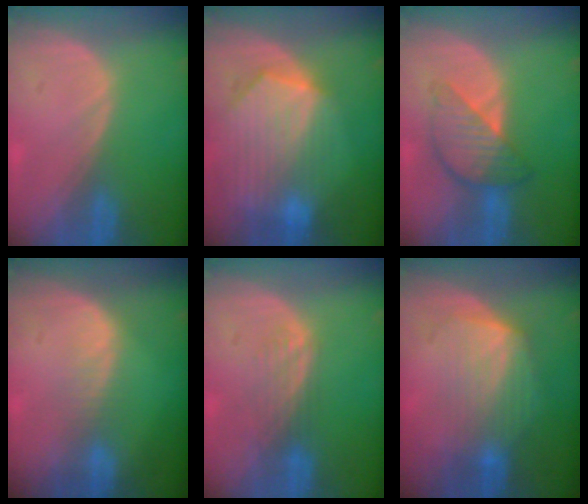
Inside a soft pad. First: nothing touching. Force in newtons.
{"total": 10.4, "press": 9.2, "slide": 4.9}
{"total": 6.2, "press": 6.2, "slide": 0.4}
{"total": 2.4, "press": 2.4, "slide": 0.2}
{"total": 3.5, "press": 2.9, "slide": 1.9}
{"total": 6.5, "press": 6.5, "slide": 0.7}